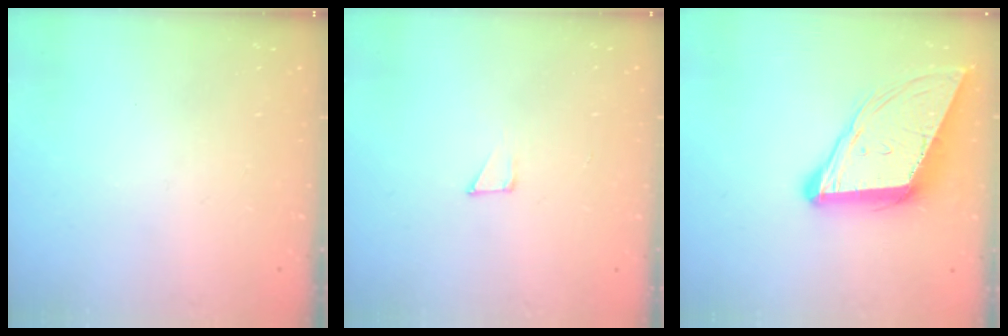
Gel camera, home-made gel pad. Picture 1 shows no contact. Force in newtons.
{"total": 4.3, "press": 4.2, "slide": 0.3}
{"total": 13.2, "press": 12.6, "slide": 4.0}